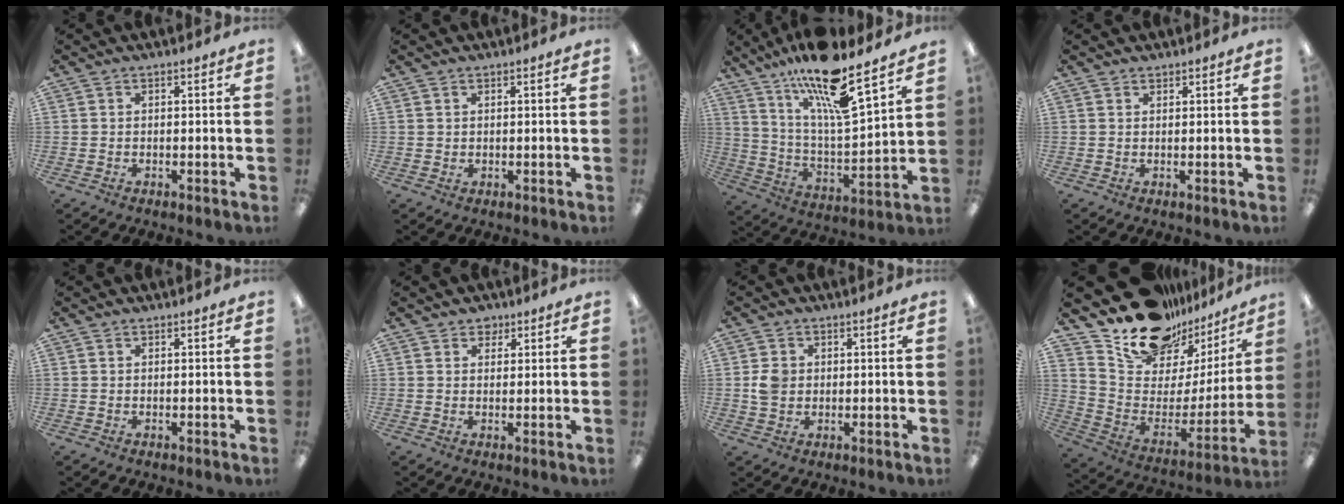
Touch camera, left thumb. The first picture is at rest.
{"total": 1.0, "force": [0.7, 0.7, 0.1], "torque": [-0.003, 0.001, 0.013]}
{"total": 17.3, "force": [13.6, 3.1, 10.2], "torque": [-0.184, -0.092, 0.229]}
{"total": 0.9, "force": [0.9, 0.3, -0.1], "torque": [0.001, 0.000, 0.017]}
{"total": 0.0}
{"total": 2.5, "force": [1.7, 1.7, 0.4], "torque": [-0.003, 0.001, 0.031]}
{"total": 4.2, "force": [0.6, 3.7, 1.8], "torque": [-0.023, 0.001, 0.008]}
{"total": 19.3, "force": [16.4, 8.8, 5.0], "torque": [-0.091, -0.128, 0.298]}